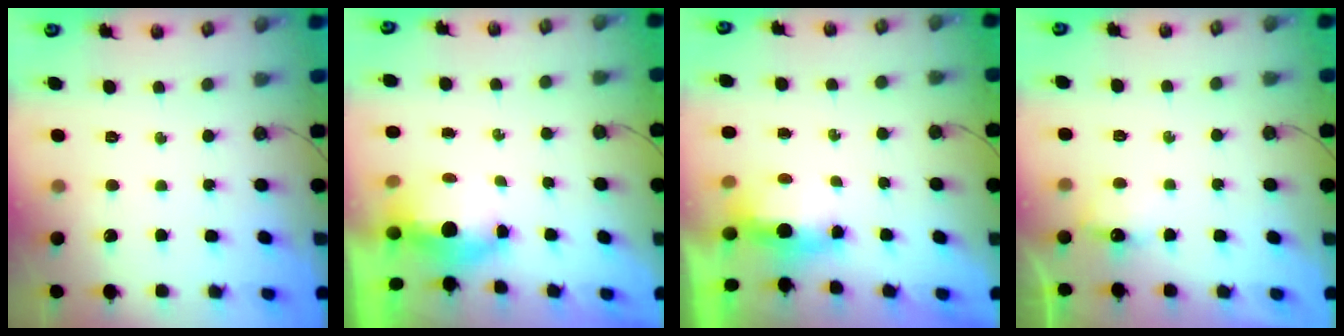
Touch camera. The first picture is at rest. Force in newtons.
{"total": 4.7, "press": 4.5, "slide": 1.2}
{"total": 6.6, "press": 5.4, "slide": 3.9}
{"total": 4.6, "press": 4.5, "slide": 0.6}